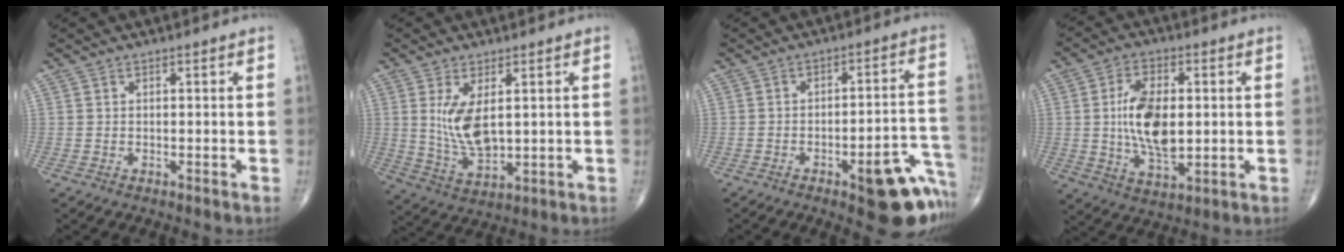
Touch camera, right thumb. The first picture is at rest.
{"total": 6.9, "force": [1.3, 3.3, 5.9], "torque": [-0.108, -0.015, 0.035]}
{"total": 14.4, "force": [-7.4, 4.4, 11.5], "torque": [-0.082, 0.059, -0.084]}
{"total": 12.9, "force": [0.7, 6.8, 10.9], "torque": [-0.189, -0.007, 0.017]}